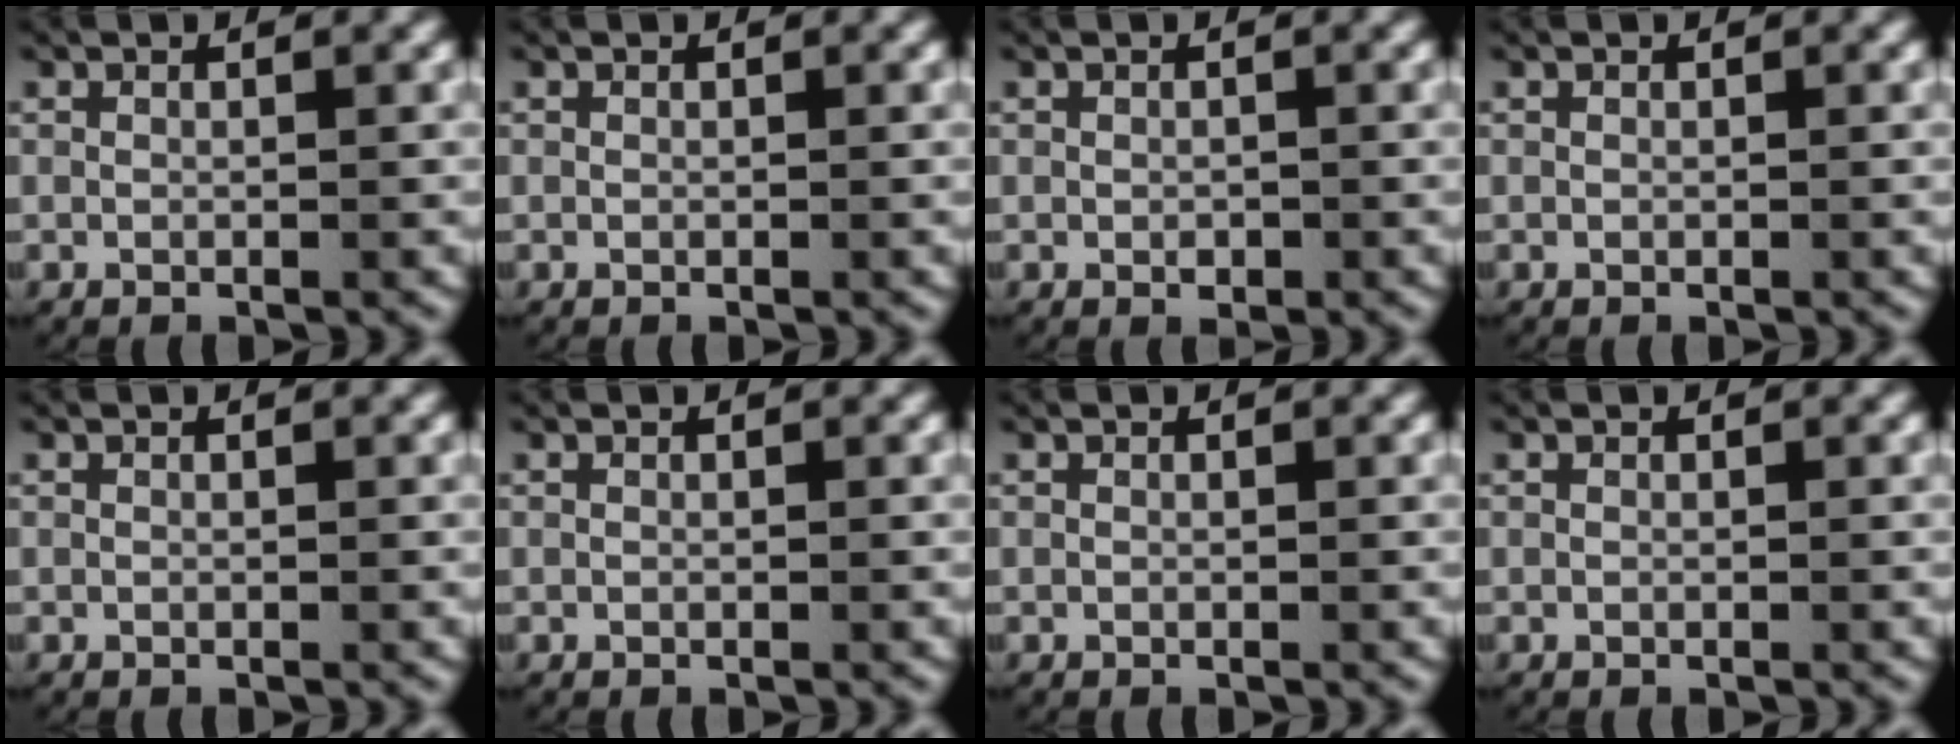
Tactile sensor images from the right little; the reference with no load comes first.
{"total": 0.0}
{"total": 0.7, "force": [-0.3, 0.6, 0.3], "torque": [-0.010, -0.005, -0.003]}
{"total": 0.0}
{"total": 0.0}
{"total": 0.0}
{"total": 0.0}
{"total": 0.0}